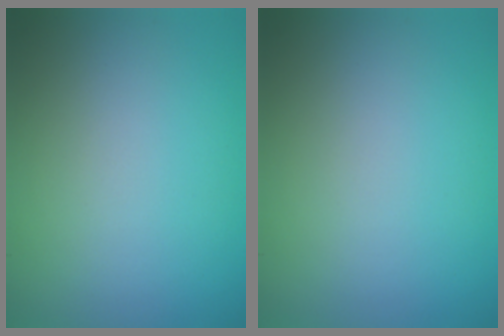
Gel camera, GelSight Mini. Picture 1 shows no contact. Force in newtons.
{"total": 0.0}